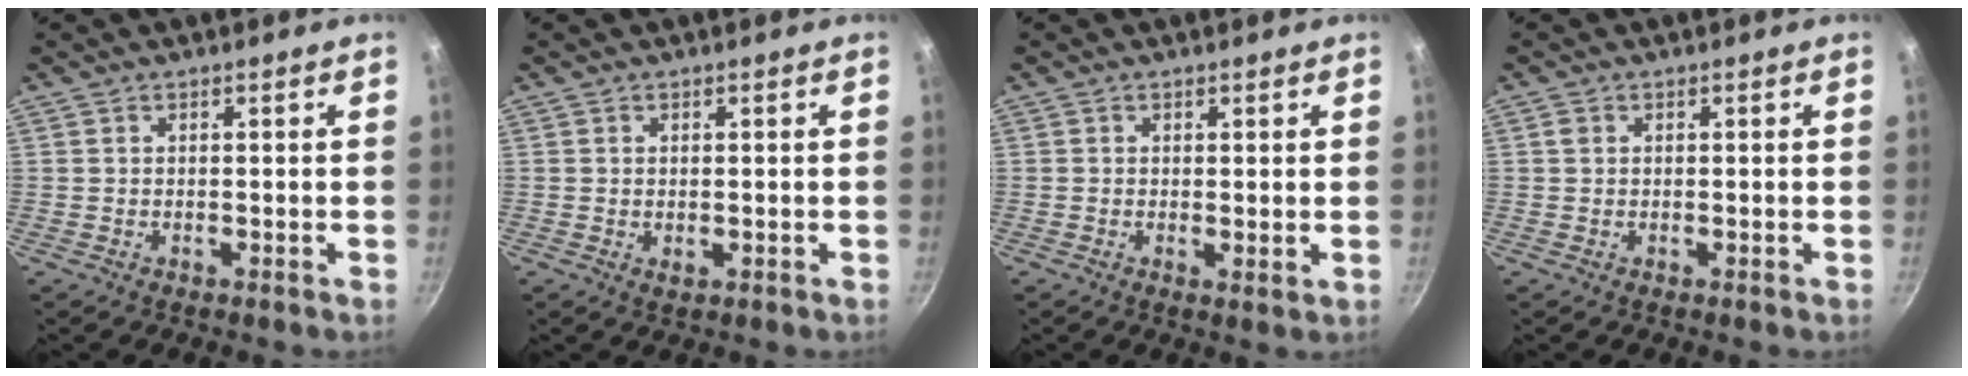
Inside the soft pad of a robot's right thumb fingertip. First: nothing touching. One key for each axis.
{"total": 1.3, "fx": 0.0, "fy": 0.9, "fz": 1.0, "tx": -0.015, "ty": -0.003, "tz": 0.001}
{"total": 1.4, "fx": 0.4, "fy": 0.7, "fz": 1.1, "tx": -0.019, "ty": -0.007, "tz": 0.004}
{"total": 0.9, "fx": 0.2, "fy": 0.8, "fz": 0.3, "tx": -0.005, "ty": 0.003, "tz": 0.002}